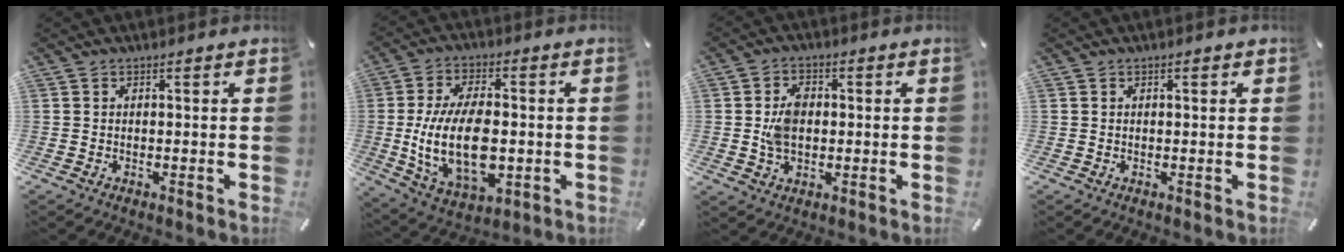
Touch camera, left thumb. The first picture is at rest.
{"total": 18.6, "force": [-1.9, 10.7, 15.1], "torque": [-0.291, -0.012, -0.029]}
{"total": 6.6, "force": [0.0, 4.7, 4.6], "torque": [-0.091, 0.006, -0.004]}
{"total": 0.6, "force": [0.2, 0.1, 0.6], "torque": [-0.012, 0.002, 0.003]}